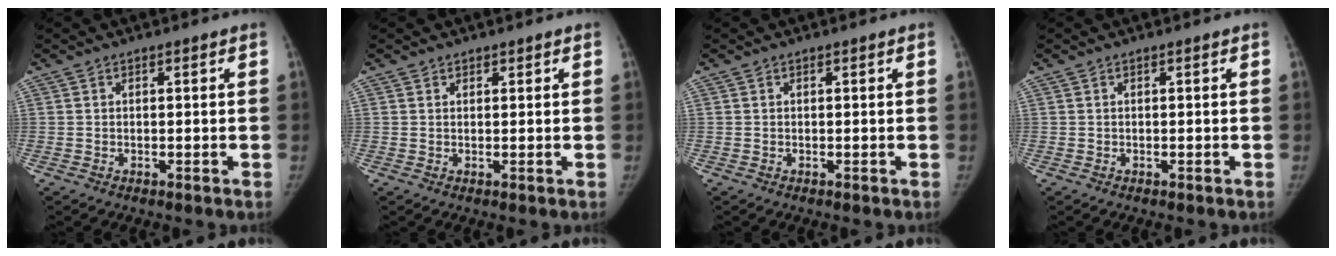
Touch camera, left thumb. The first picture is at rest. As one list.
[{"total": 0.9, "force": [0.7, 0.5, -0.1], "torque": [0.018, -0.003, 0.008]}, {"total": 0.0}, {"total": 0.0}]